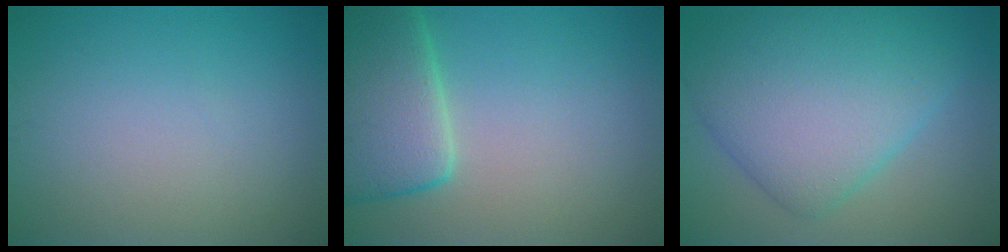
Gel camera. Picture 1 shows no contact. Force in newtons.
{"total": 7.7, "press": 7.7, "slide": 0.6}
{"total": 9.5, "press": 9.5, "slide": 0.1}